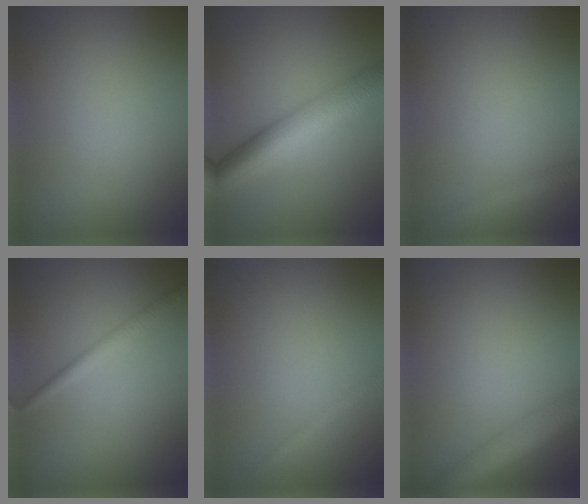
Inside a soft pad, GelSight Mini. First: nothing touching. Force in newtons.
{"total": 8.5, "press": 8.5, "slide": 0.1}
{"total": 1.4, "press": 1.4, "slide": 0.1}
{"total": 1.7, "press": 1.7, "slide": 0.0}
{"total": 1.2, "press": 1.2, "slide": 0.0}
{"total": 6.1, "press": 6.1, "slide": 0.5}